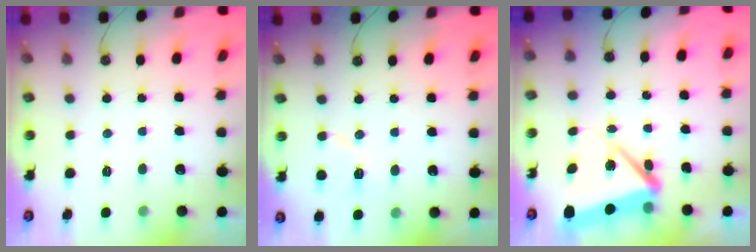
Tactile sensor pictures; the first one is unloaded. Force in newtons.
{"total": 7.2, "press": 7.2, "slide": 0.6}
{"total": 8.4, "press": 8.1, "slide": 2.0}